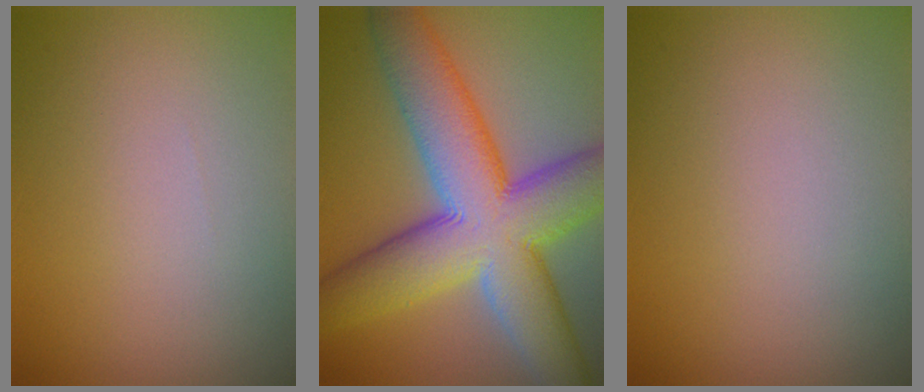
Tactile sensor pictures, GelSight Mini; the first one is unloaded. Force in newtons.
{"total": 13.2, "press": 13.2, "slide": 0.4}
{"total": 0.0}